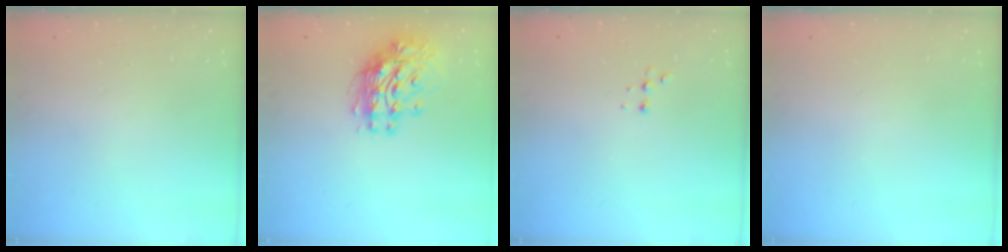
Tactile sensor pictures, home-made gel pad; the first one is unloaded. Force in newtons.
{"total": 12.3, "press": 12.2, "slide": 1.1}
{"total": 4.2, "press": 4.1, "slide": 0.9}
{"total": 0.0}